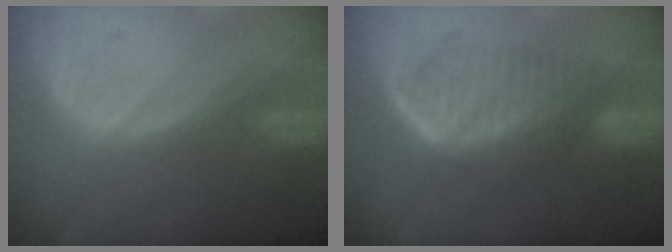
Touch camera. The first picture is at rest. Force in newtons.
{"total": 7.1, "press": 6.1, "slide": 3.6}